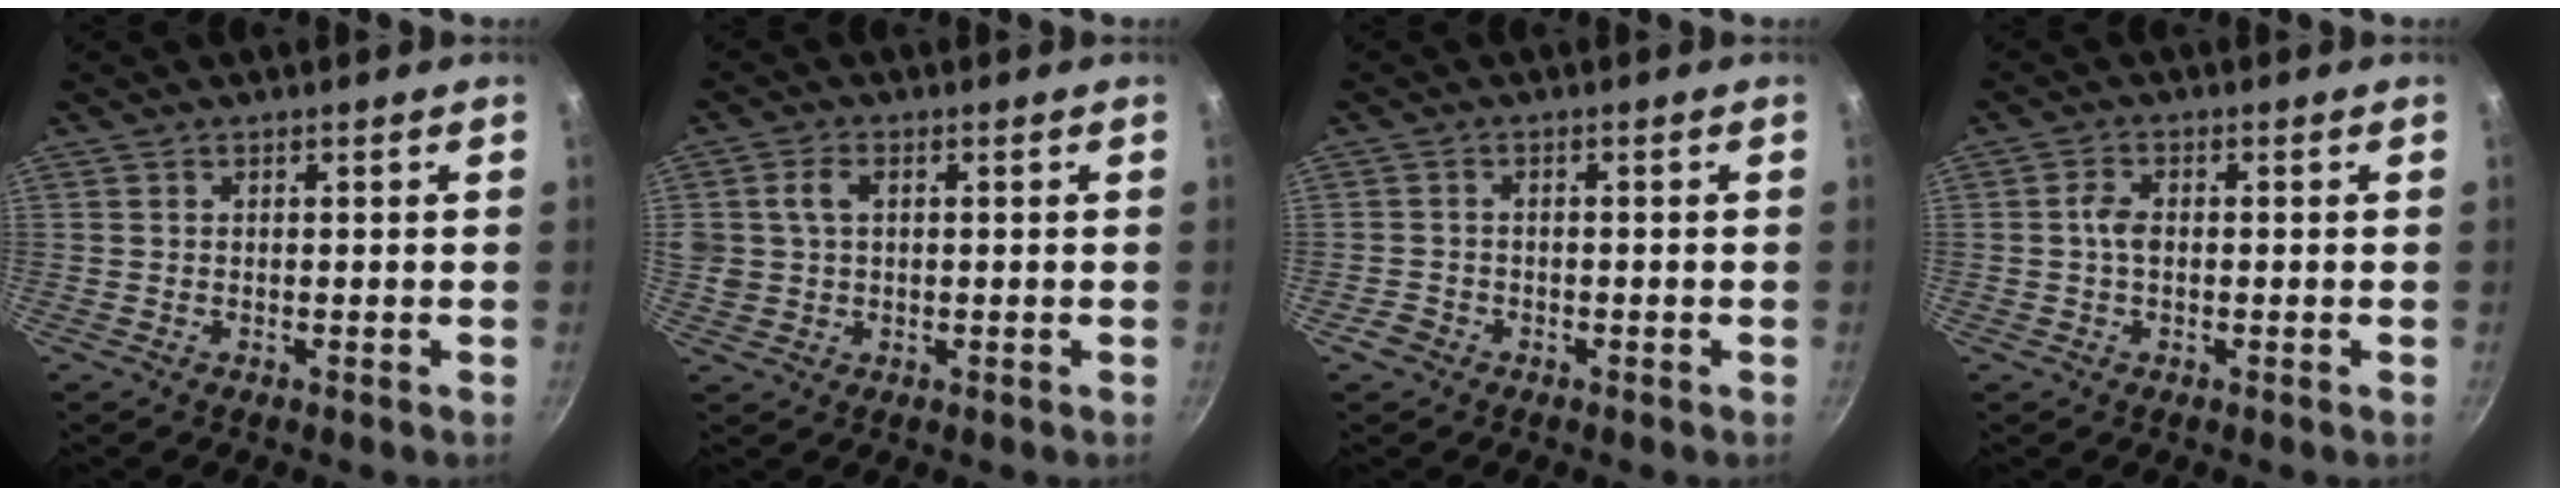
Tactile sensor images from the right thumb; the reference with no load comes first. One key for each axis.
{"total": 5.1, "fx": 1.2, "fy": 3.6, "fz": 3.3, "tx": -0.054, "ty": 0.003, "tz": 0.023}
{"total": 2.3, "fx": -1.4, "fy": 1.7, "fz": 0.6, "tx": -0.008, "ty": 0.018, "tz": -0.023}
{"total": 2.9, "fx": -0.1, "fy": 1.9, "fz": 2.2, "tx": -0.043, "ty": 0.008, "tz": -0.006}